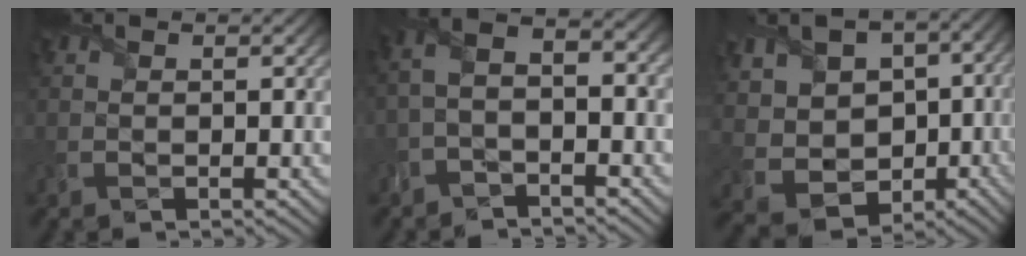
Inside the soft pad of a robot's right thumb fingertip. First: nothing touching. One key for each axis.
{"total": 4.8, "fx": -2.3, "fy": 1.7, "fz": 3.9, "tx": -0.090, "ty": 0.010, "tz": -0.058}
{"total": 9.6, "fx": -0.5, "fy": 8.4, "fz": 4.7, "tx": -0.133, "ty": -0.012, "tz": -0.011}